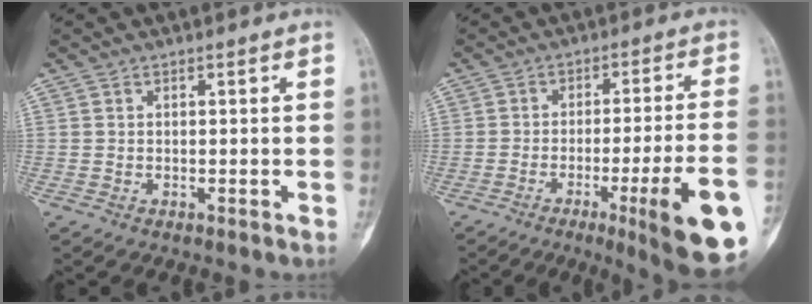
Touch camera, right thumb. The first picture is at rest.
{"total": 17.2, "force": [-6.7, 1.5, 15.7], "torque": [-0.174, 0.008, -0.088]}